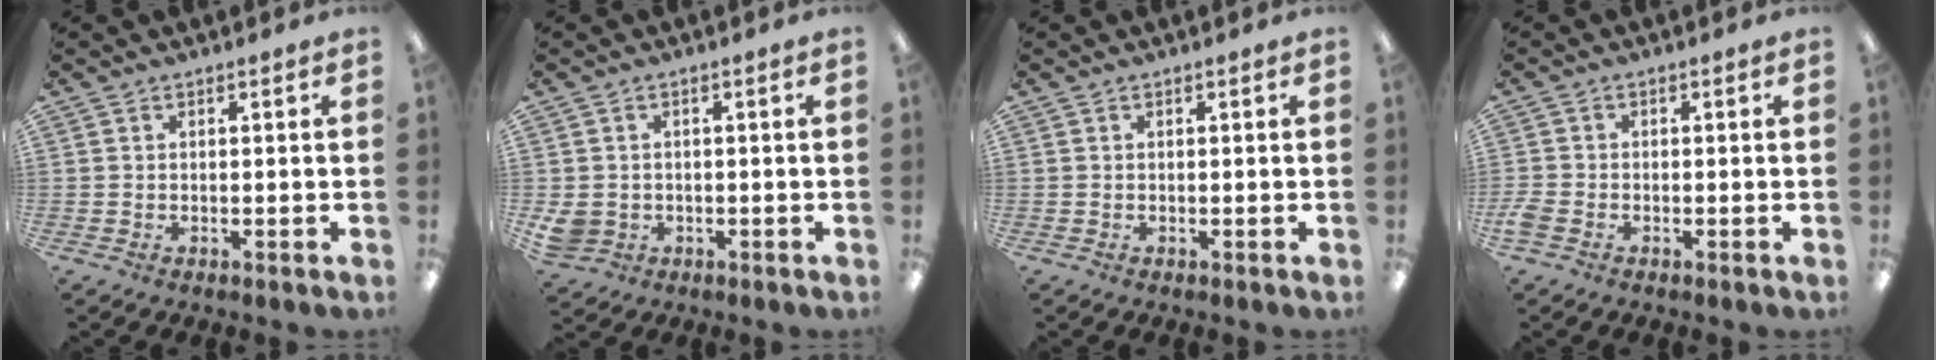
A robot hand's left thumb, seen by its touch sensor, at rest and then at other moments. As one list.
[{"total": 3.6, "force": [-0.4, 3.3, 1.4], "torque": [-0.041, 0.002, -0.008]}, {"total": 0.0}, {"total": 2.3, "force": [-1.3, 1.4, 1.3], "torque": [-0.034, 0.000, -0.026]}]